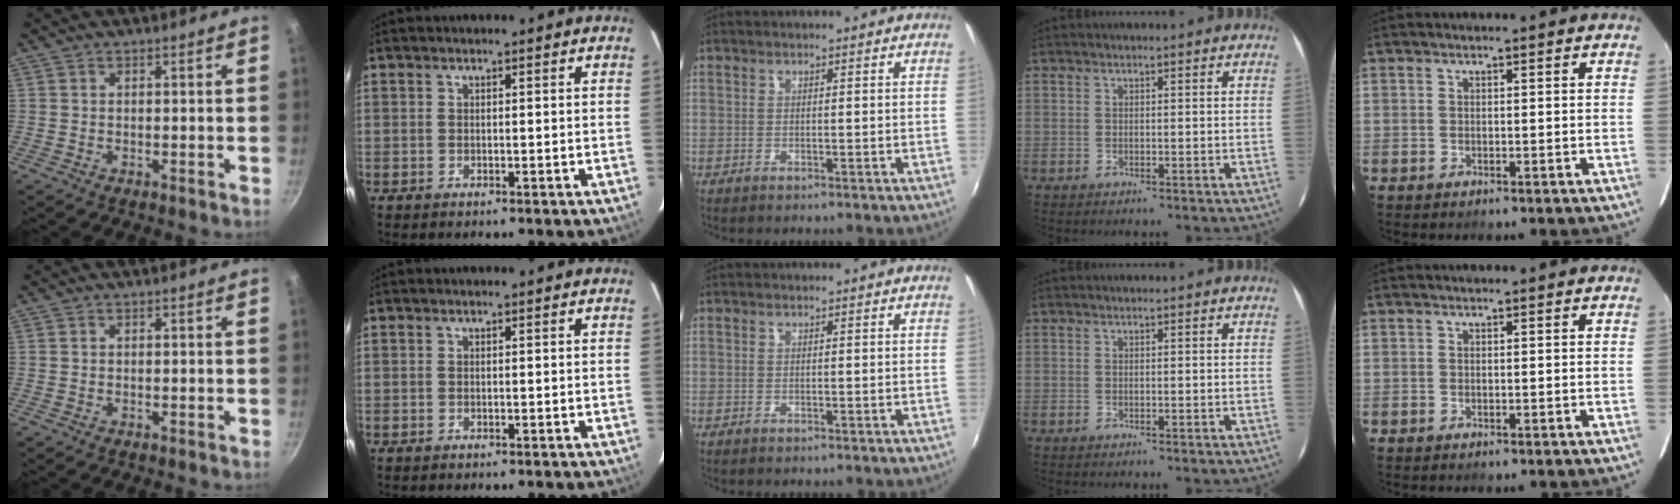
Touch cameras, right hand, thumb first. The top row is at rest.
{}